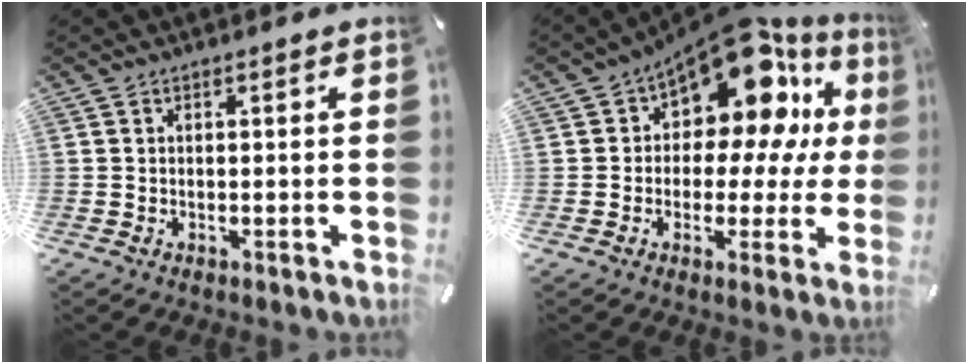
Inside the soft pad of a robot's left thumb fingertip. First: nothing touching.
{"total": 15.3, "force": [9.1, 7.9, 9.5], "torque": [-0.152, -0.076, 0.159]}